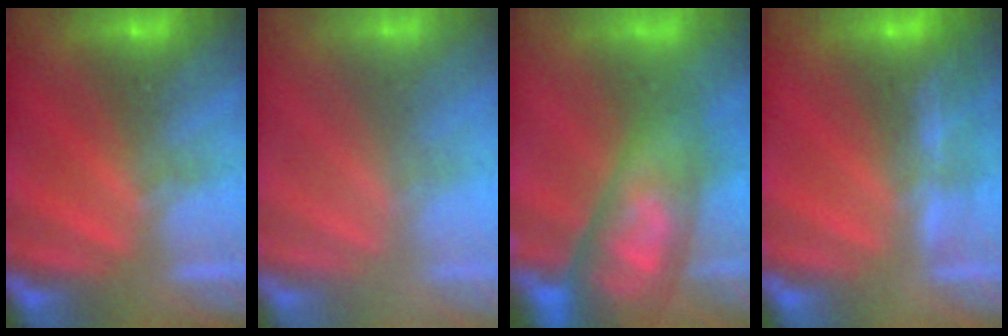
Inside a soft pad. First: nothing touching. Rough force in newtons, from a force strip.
{"total": 3.3}
{"total": 11.3}
{"total": 1.4}